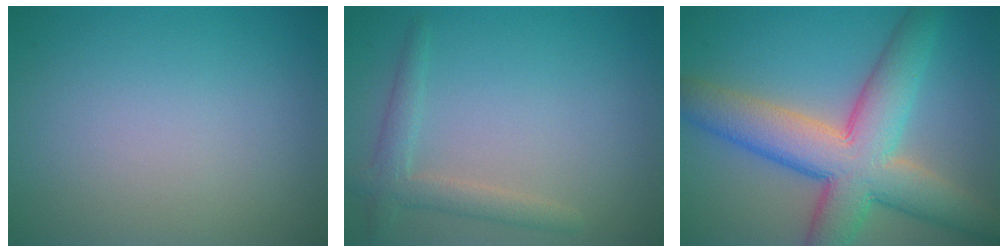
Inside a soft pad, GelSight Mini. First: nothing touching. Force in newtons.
{"total": 2.4, "press": 2.4, "slide": 0.2}
{"total": 9.9, "press": 9.9, "slide": 0.5}